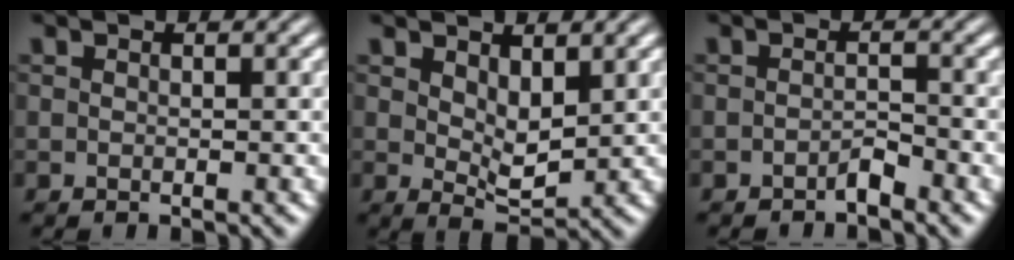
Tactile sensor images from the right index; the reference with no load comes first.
{"total": 2.6, "force": [1.7, 0.1, 2.0], "torque": [-0.015, -0.021, 0.040]}
{"total": 1.4, "force": [-1.3, -0.6, 0.2], "torque": [0.003, -0.003, -0.021]}